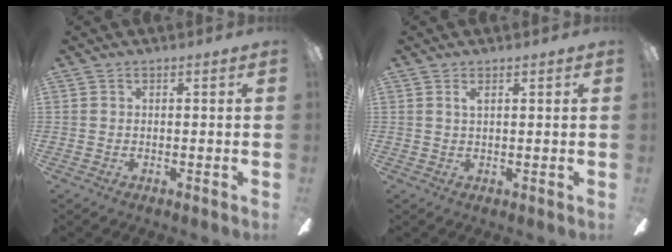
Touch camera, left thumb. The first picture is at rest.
{"total": 1.5, "force": [1.0, 0.4, 1.0], "torque": [-0.016, -0.006, 0.017]}